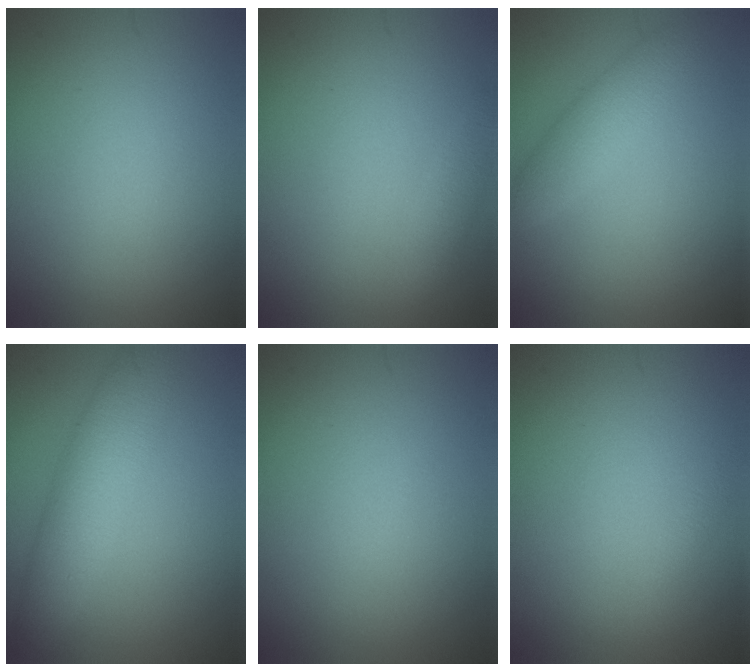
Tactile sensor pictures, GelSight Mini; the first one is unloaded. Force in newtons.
{"total": 1.9, "press": 1.9, "slide": 0.1}
{"total": 2.8, "press": 2.8, "slide": 0.1}
{"total": 5.2, "press": 5.2, "slide": 0.1}
{"total": 0.0}
{"total": 0.8, "press": 0.8, "slide": 0.1}